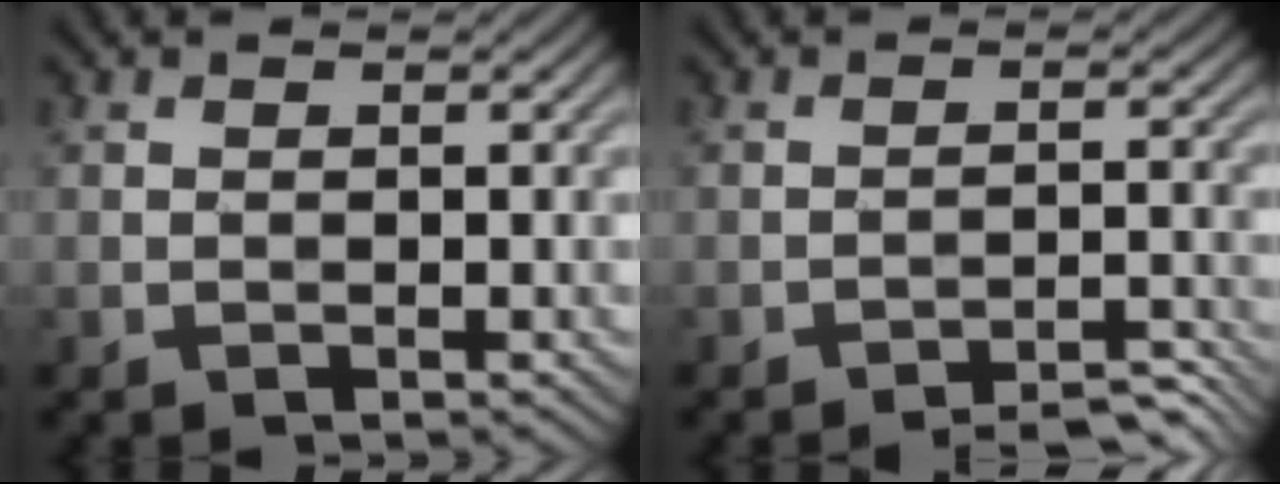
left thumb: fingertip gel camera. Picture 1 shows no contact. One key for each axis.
{"total": 3.3, "fx": -3.2, "fy": -0.2, "fz": 0.9, "tx": -0.015, "ty": 0.011, "tz": -0.050}